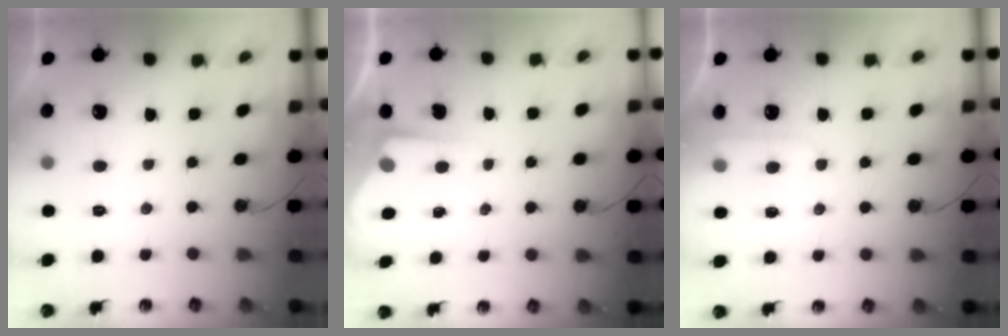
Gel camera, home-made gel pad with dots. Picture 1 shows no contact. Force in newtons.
{"total": 2.3, "press": 2.3, "slide": 0.3}
{"total": 5.6, "press": 5.5, "slide": 0.7}